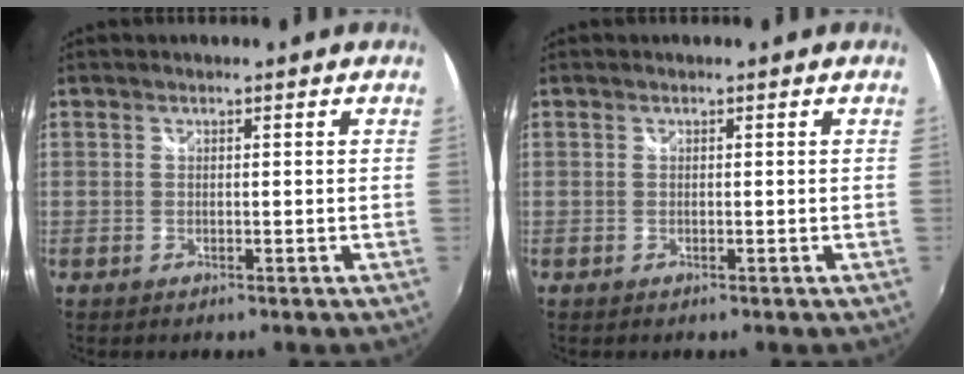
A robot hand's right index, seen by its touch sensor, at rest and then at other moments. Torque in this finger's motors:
{"motor_torque": [0.28, 0.32, 0.03, 0.01]}